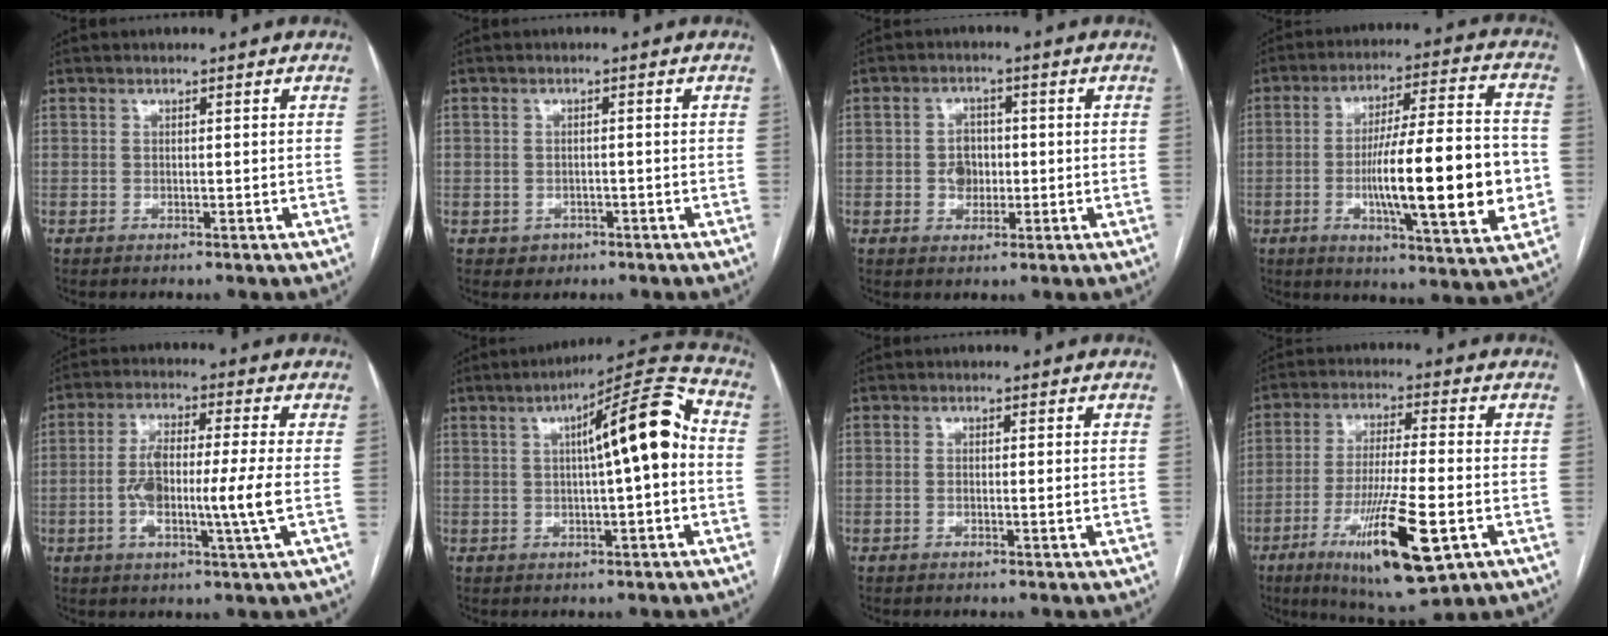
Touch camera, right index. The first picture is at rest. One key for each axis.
{"total": 2.4, "fx": -1.0, "fy": 2.2, "fz": 0.2, "tx": 0.006, "ty": 0.010, "tz": -0.012}
{"total": 3.8, "fx": -0.3, "fy": 3.1, "fz": 2.1, "tx": -0.029, "ty": 0.008, "tz": -0.003}
{"total": 20.0, "fx": -3.1, "fy": 2.7, "fz": 19.5, "tx": -0.289, "ty": 0.007, "tz": -0.043}
{"total": 10.0, "fx": -1.5, "fy": 0.1, "fz": 9.9, "tx": -0.186, "ty": 0.004, "tz": -0.034}
{"total": 12.0, "fx": 1.3, "fy": 1.1, "fz": 11.9, "tx": -0.171, "ty": 0.035, "tz": 0.014}
{"total": 1.0, "fx": -0.1, "fy": 0.2, "fz": 1.0, "tx": -0.017, "ty": 0.000, "tz": -0.001}
{"total": 15.3, "fx": -6.0, "fy": 1.9, "fz": 14.0, "tx": -0.253, "ty": -0.031, "tz": -0.094}